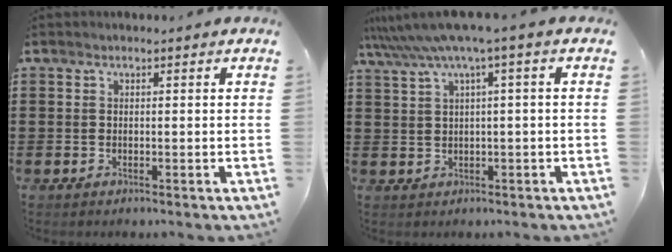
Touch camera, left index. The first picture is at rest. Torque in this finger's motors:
{"motor_torque": [0.91, 0.87, 0.93, 0.21]}